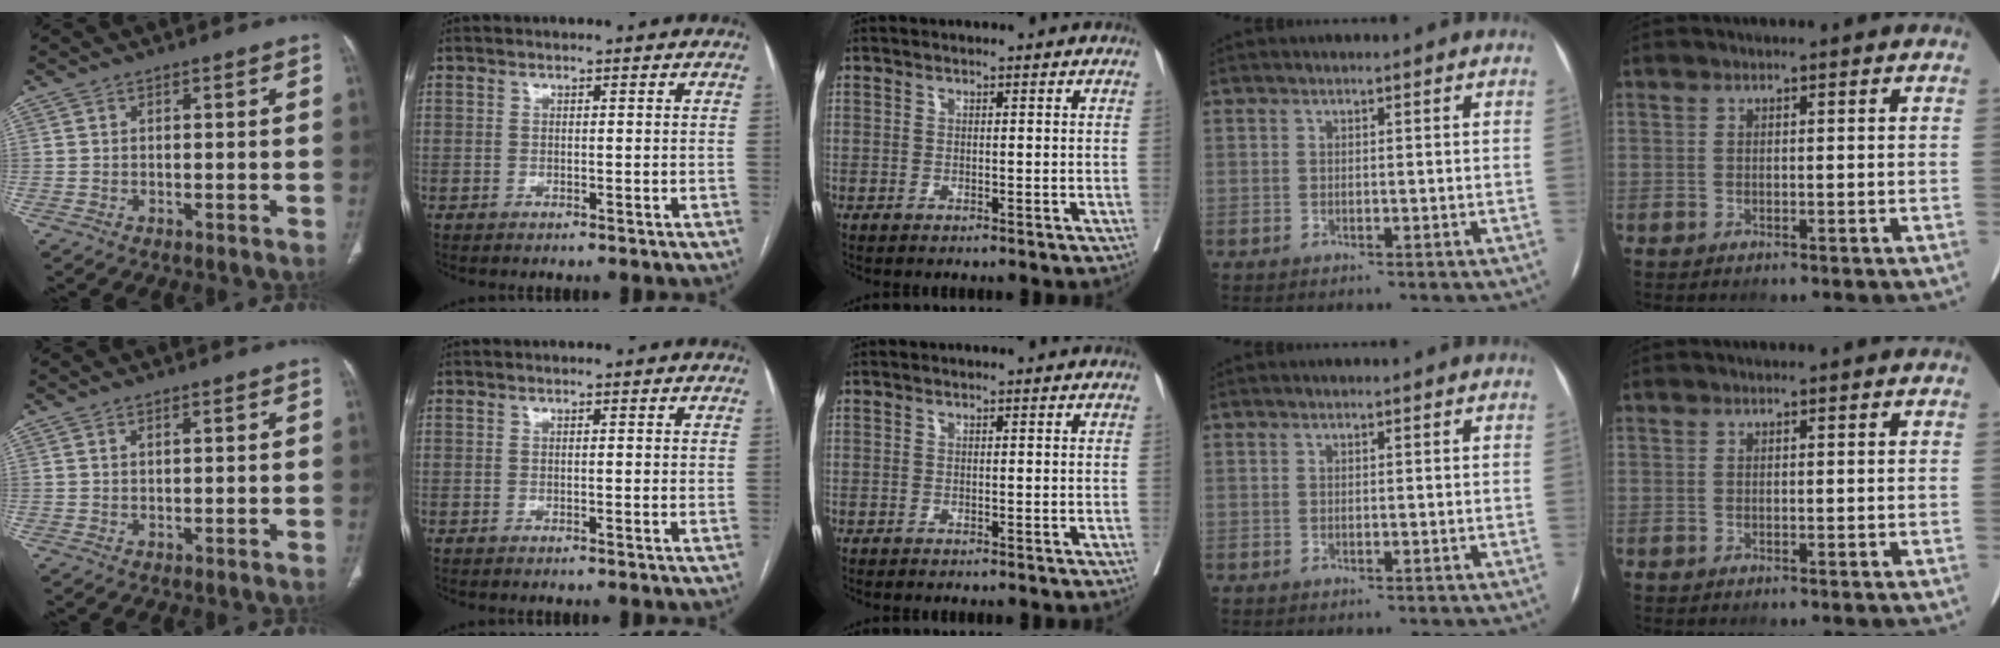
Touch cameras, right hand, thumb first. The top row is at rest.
{"thumb": {"total": 0.7, "force": [0.3, 0.2, 0.6], "torque": [-0.011, 0.002, 0.006]}, "index": {"total": 0.8, "force": [0.1, 0.1, 0.8], "torque": [-0.014, 0.001, 0.003]}}